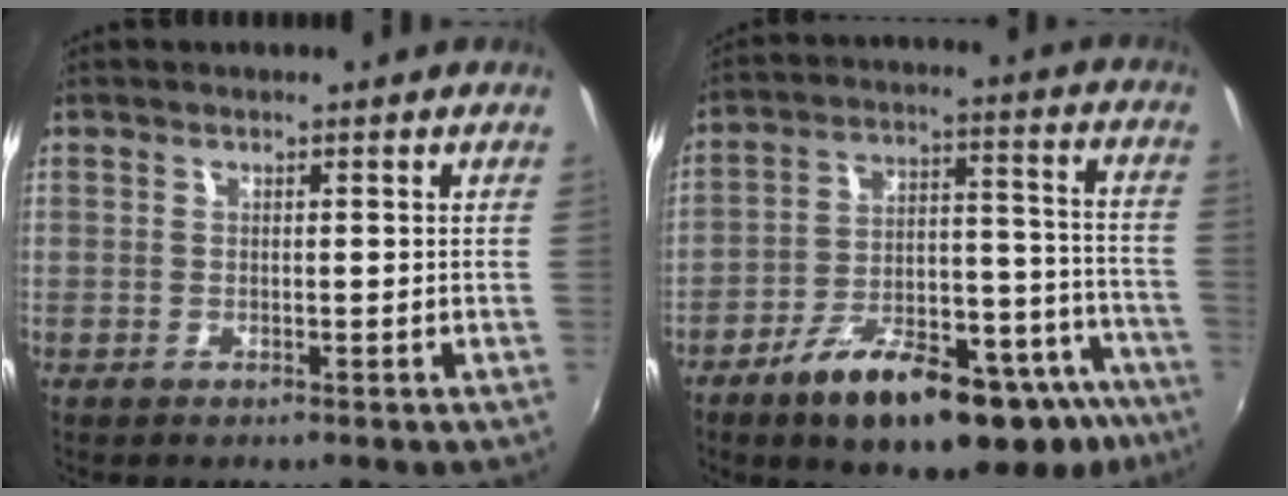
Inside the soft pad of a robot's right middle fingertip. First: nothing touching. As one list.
[{"total": 25.8, "force": [-17.8, 9.9, 15.7], "torque": [-0.216, 0.014, -0.244]}]